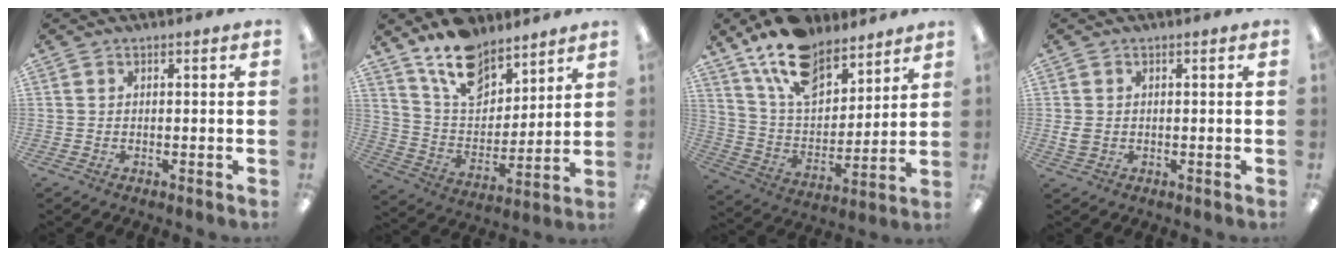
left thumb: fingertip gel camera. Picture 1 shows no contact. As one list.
[{"total": 14.8, "force": [11.6, 7.4, 5.5], "torque": [-0.103, -0.070, 0.217]}, {"total": 17.3, "force": [13.1, 8.4, 7.6], "torque": [-0.147, -0.071, 0.240]}, {"total": 2.8, "force": [0.2, 2.3, 1.6], "torque": [-0.021, 0.003, 0.003]}]